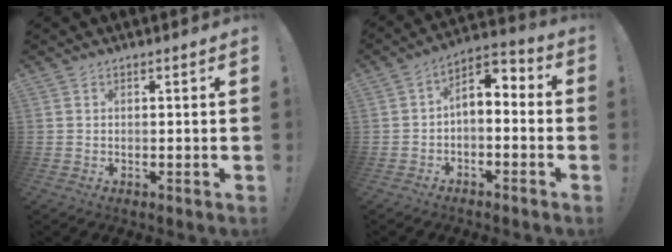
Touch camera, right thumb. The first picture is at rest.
{"total": 4.4, "force": [-1.2, 2.9, 3.1], "torque": [-0.048, 0.007, -0.020]}